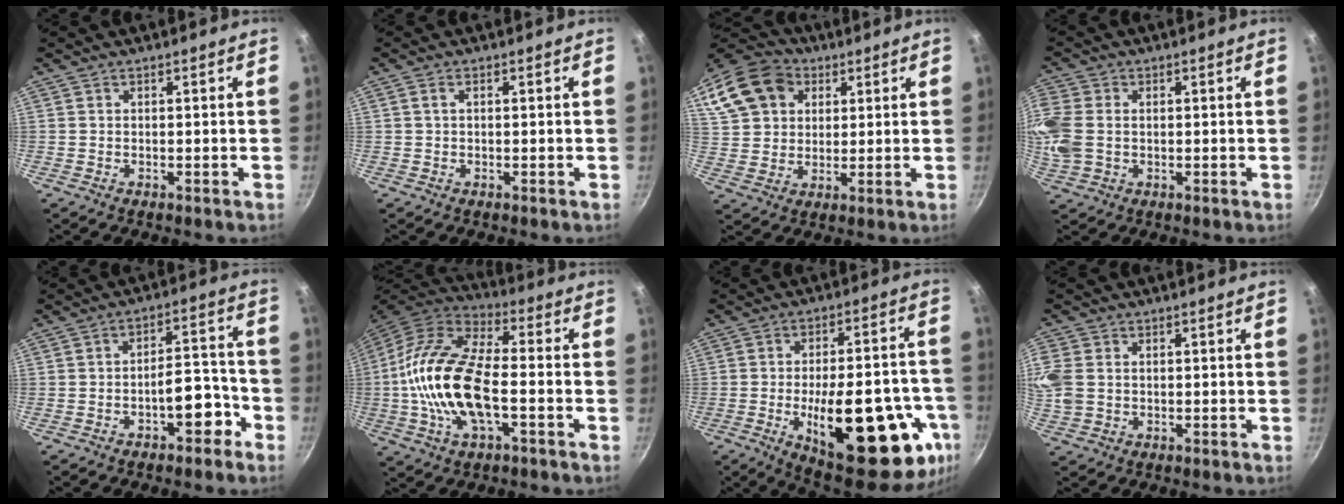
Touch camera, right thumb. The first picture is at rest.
{"total": 1.2, "force": [0.2, 0.7, 1.0], "torque": [-0.018, 0.005, 0.003]}
{"total": 18.0, "force": [7.1, 13.8, 9.1], "torque": [-0.183, 0.025, 0.126]}
{"total": 9.9, "force": [0.5, 7.5, 6.4], "torque": [-0.150, 0.007, 0.007]}
{"total": 7.8, "force": [-4.0, 3.6, 5.6], "torque": [-0.050, 0.058, -0.046]}
{"total": 20.1, "force": [-3.0, 9.7, 17.3], "torque": [-0.325, 0.035, -0.070]}
{"total": 28.0, "force": [-9.1, 11.3, 23.9], "torque": [-0.281, 0.018, -0.111]}
{"total": 8.8, "force": [1.1, 7.1, 5.2], "torque": [-0.121, 0.008, 0.023]}